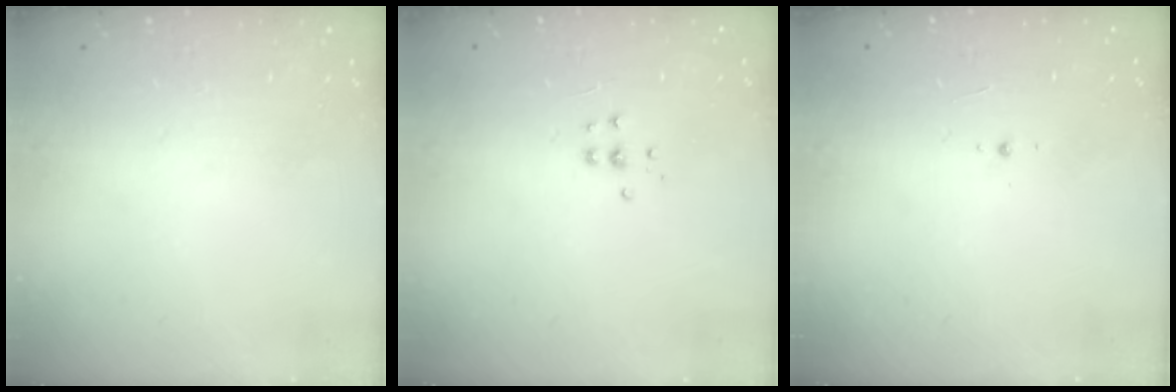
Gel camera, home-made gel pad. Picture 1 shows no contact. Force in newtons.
{"total": 4.0, "press": 4.0, "slide": 0.4}
{"total": 2.7, "press": 2.5, "slide": 0.8}